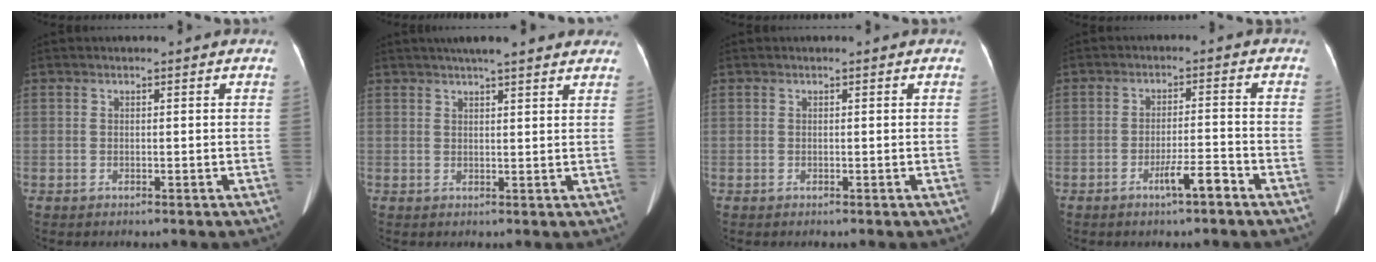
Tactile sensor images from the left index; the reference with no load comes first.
{"total": 11.0, "force": [9.2, 1.4, 5.8], "torque": [-0.074, 0.027, 0.109]}
{"total": 0.0}
{"total": 4.3, "force": [-2.9, 0.2, 3.2], "torque": [-0.058, -0.002, -0.049]}